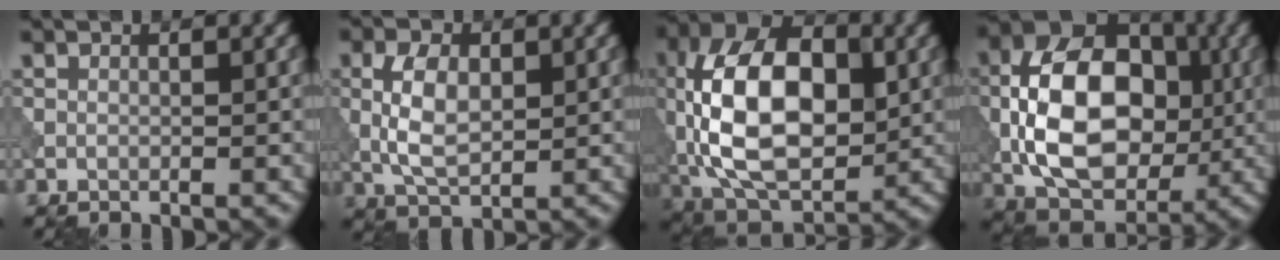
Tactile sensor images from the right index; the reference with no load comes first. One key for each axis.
{"total": 4.5, "fx": 0.4, "fy": 2.5, "fz": 3.7, "tx": -0.079, "ty": 0.004, "tz": 0.010}
{"total": 13.7, "fx": 0.2, "fy": 8.0, "fz": 11.1, "tx": -0.208, "ty": 0.019, "tz": -0.007}
{"total": 12.1, "fx": -0.9, "fy": 7.9, "fz": 9.1, "tx": -0.162, "ty": 0.010, "tz": -0.024}